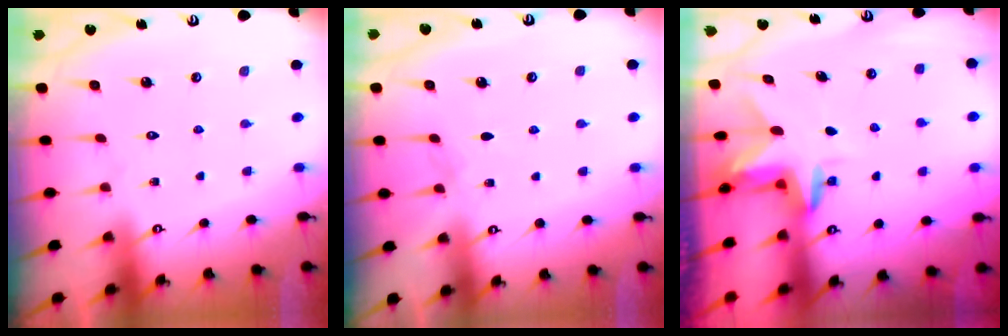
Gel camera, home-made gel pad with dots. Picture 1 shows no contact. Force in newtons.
{"total": 4.6, "press": 4.5, "slide": 0.6}
{"total": 2.8, "press": 2.8, "slide": 0.1}